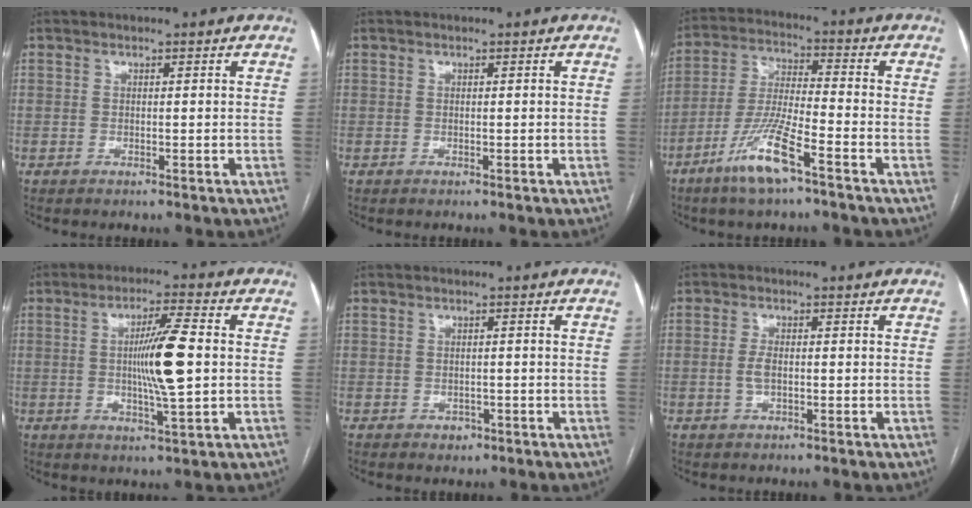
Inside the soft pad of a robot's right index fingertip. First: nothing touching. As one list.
[{"total": 0.0}, {"total": 10.4, "force": [-6.2, 0.8, 8.3], "torque": [-0.173, -0.015, -0.121]}, {"total": 9.3, "force": [0.2, 0.6, 9.2], "torque": [-0.161, 0.002, 0.003]}, {"total": 1.6, "force": [-0.7, 1.4, 0.5], "torque": [-0.003, 0.004, -0.006]}, {"total": 2.2, "force": [-0.4, 0.9, 2.0], "torque": [-0.045, 0.001, -0.006]}]